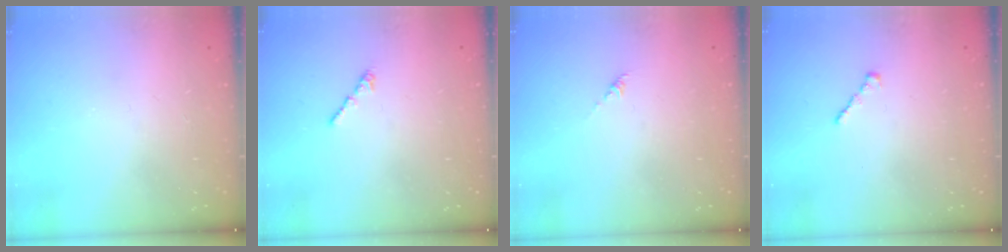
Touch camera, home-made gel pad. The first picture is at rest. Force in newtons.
{"total": 0.7, "press": 0.6, "slide": 0.4}
{"total": 0.0}
{"total": 1.4, "press": 1.3, "slide": 0.5}